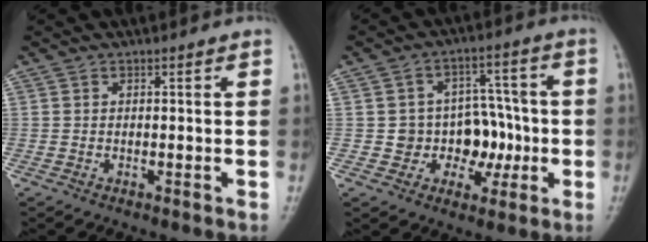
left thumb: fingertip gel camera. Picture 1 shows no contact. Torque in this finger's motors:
{"motor_torque": [-0.17, 0.21, 0.24, 0.09, 0.00]}